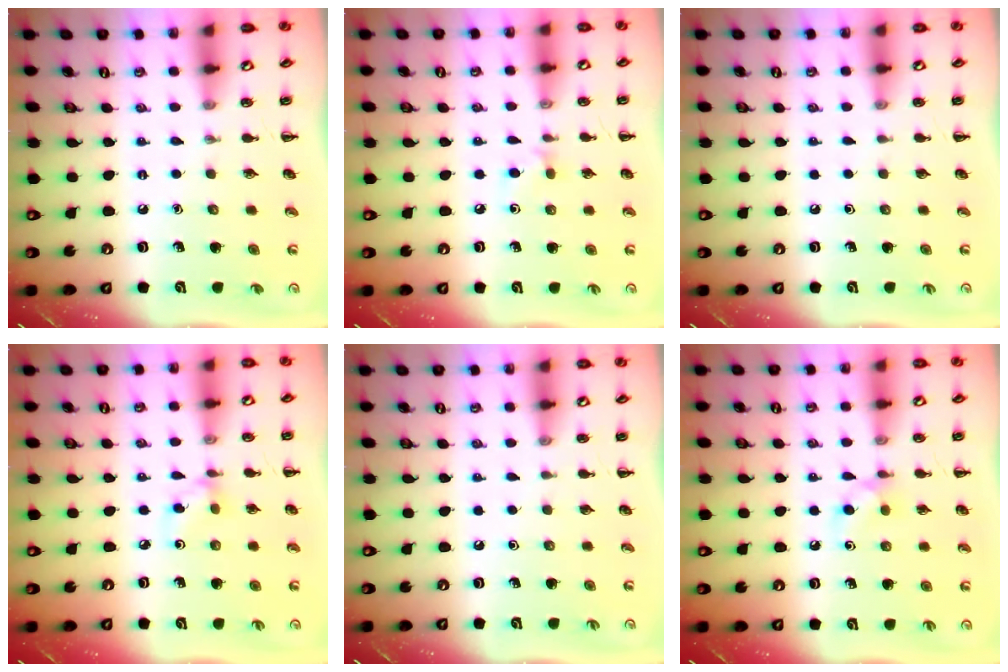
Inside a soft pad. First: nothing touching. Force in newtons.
{"total": 4.6, "press": 4.4, "slide": 1.4}
{"total": 0.0}
{"total": 3.0, "press": 2.8, "slide": 1.2}
{"total": 0.0}
{"total": 5.0, "press": 4.7, "slide": 1.7}